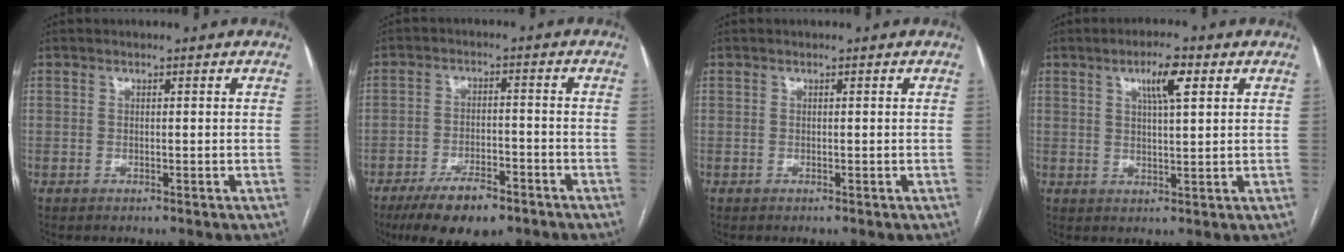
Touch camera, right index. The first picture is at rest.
{"total": 9.3, "force": [-6.5, 3.3, 5.8], "torque": [-0.098, -0.008, -0.107]}
{"total": 0.0}
{"total": 5.6, "force": [2.6, 0.9, 4.9], "torque": [-0.086, 0.005, 0.042]}